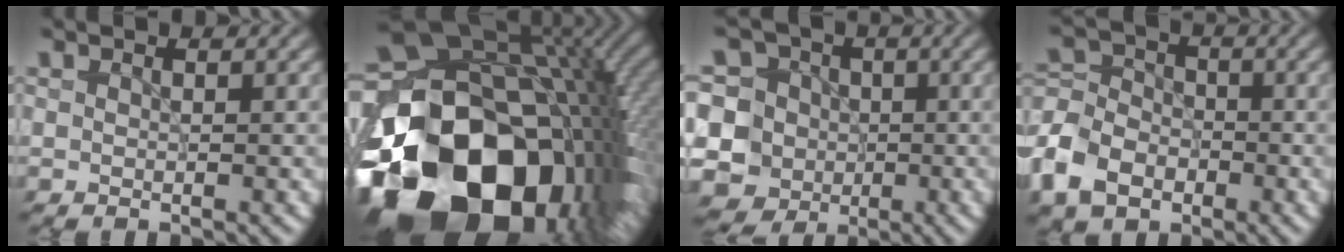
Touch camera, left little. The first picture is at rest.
{"total": 23.5, "force": [-7.7, 16.6, 14.7], "torque": [-0.284, -0.033, -0.102]}
{"total": 10.7, "force": [-1.1, 10.1, 3.5], "torque": [-0.093, 0.022, -0.048]}
{"total": 7.2, "force": [-3.6, 5.2, 3.4], "torque": [-0.082, -0.002, -0.093]}